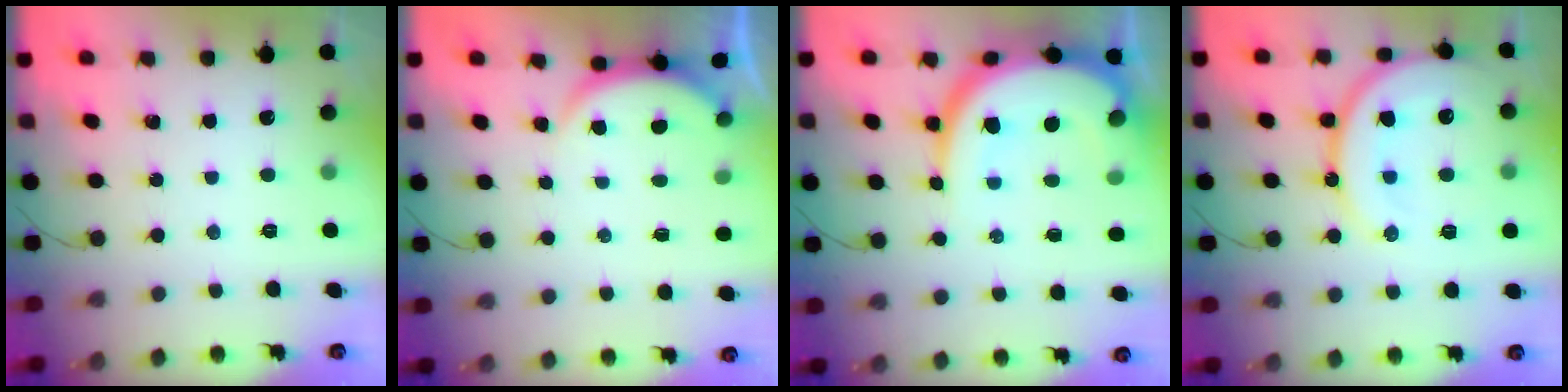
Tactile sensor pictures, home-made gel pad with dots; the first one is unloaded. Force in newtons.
{"total": 2.9, "press": 2.8, "slide": 0.6}
{"total": 16.2, "press": 16.2, "slide": 1.4}
{"total": 16.6, "press": 16.5, "slide": 1.6}